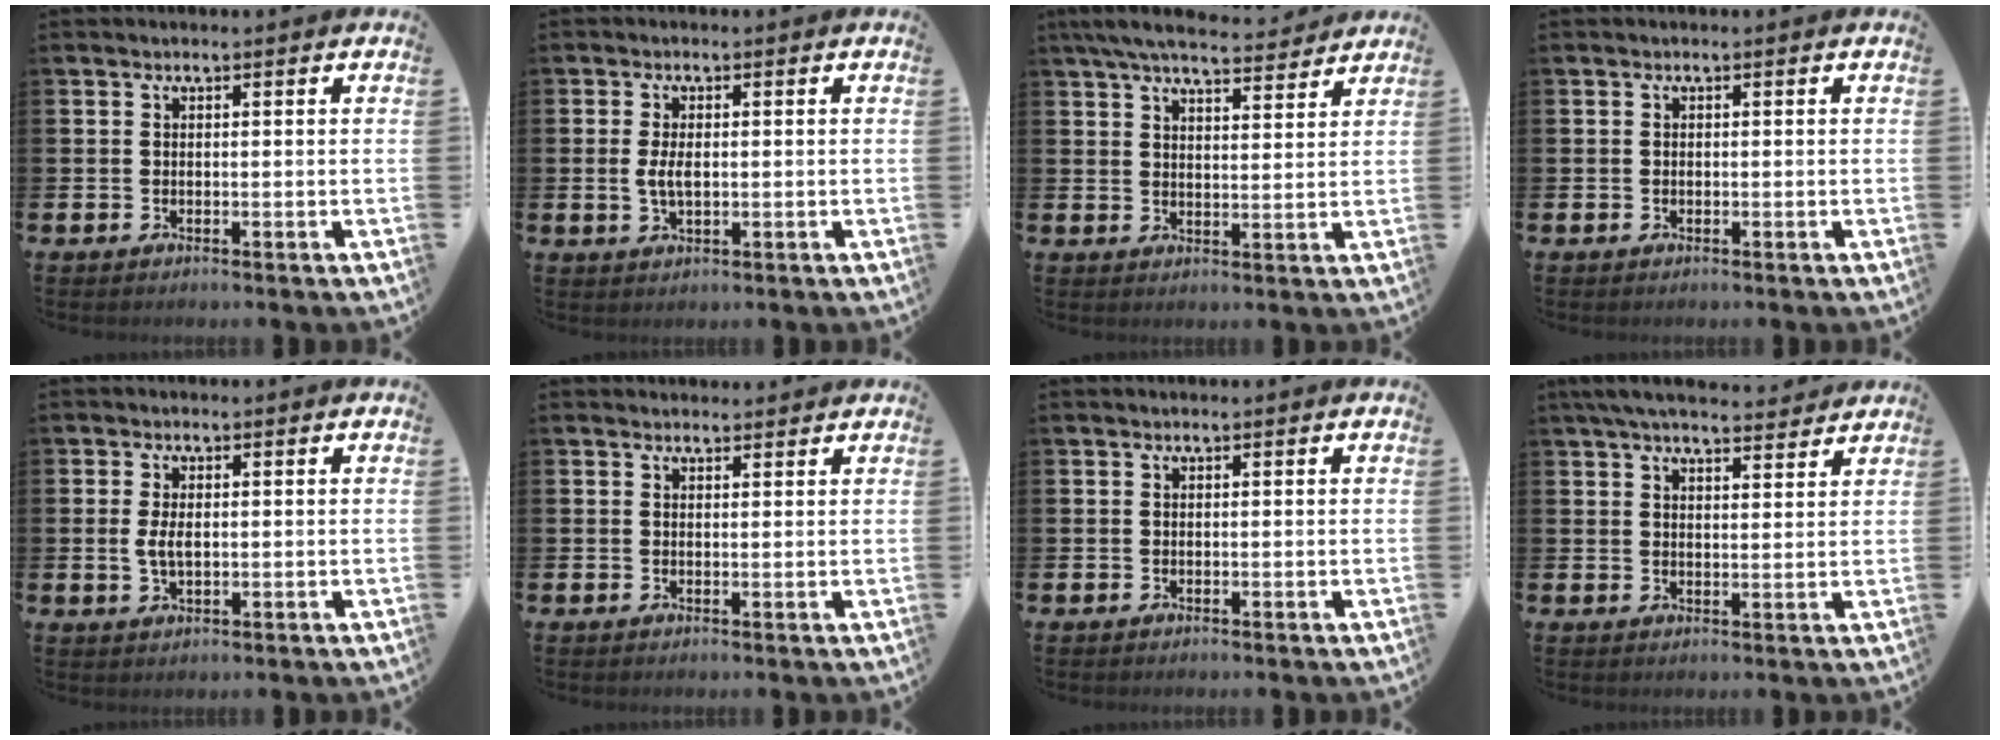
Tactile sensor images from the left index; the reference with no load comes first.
{"total": 3.0, "force": [0.0, 1.4, 2.6], "torque": [-0.046, 0.004, -0.003]}
{"total": 6.7, "force": [6.3, 1.1, 2.0], "torque": [-0.051, -0.032, 0.113]}
{"total": 0.0}
{"total": 3.0, "force": [0.1, 1.5, 2.5], "torque": [-0.038, 0.001, -0.003]}
{"total": 1.4, "force": [1.3, 0.4, 0.0], "torque": [0.010, -0.003, 0.022]}
{"total": 0.0}
{"total": 5.4, "force": [5.1, 0.9, 1.7], "torque": [-0.038, -0.018, 0.092]}